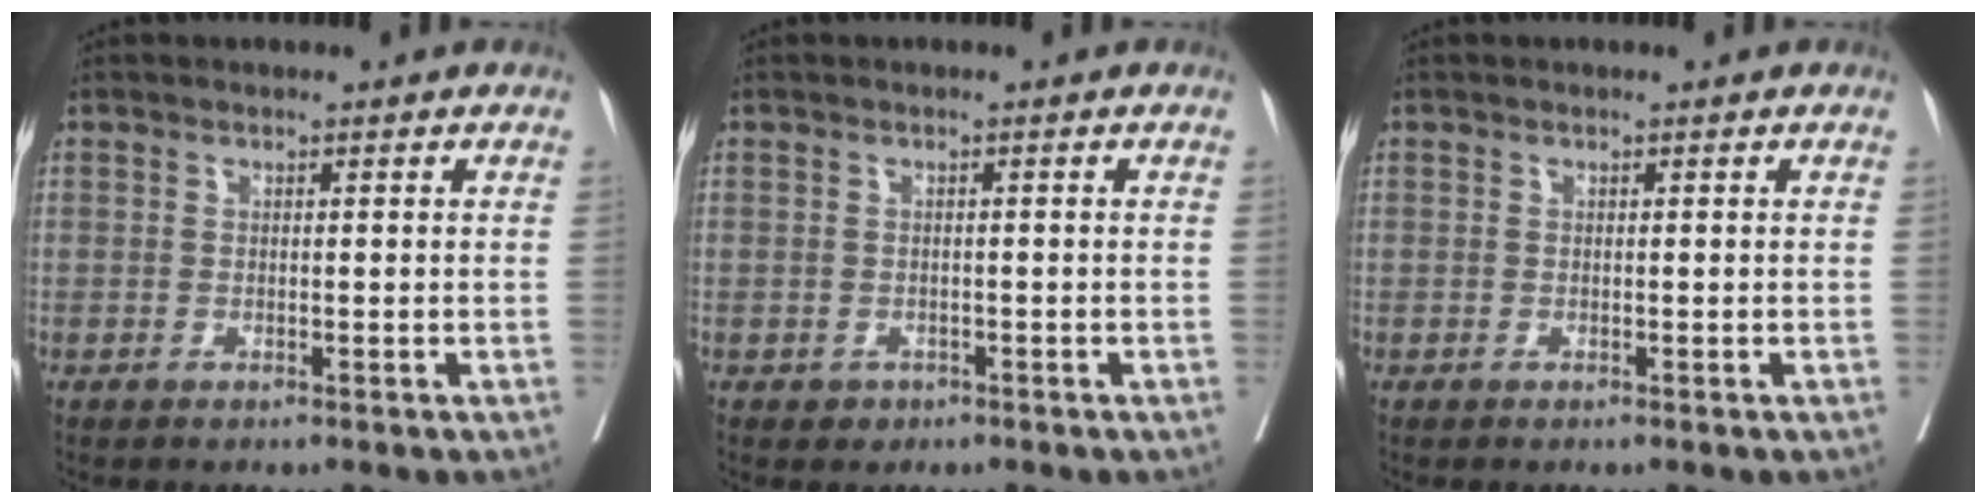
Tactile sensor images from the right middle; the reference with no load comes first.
{"total": 1.3, "force": [-0.6, 1.1, 0.2], "torque": [-0.002, 0.004, -0.005]}
{"total": 0.0}